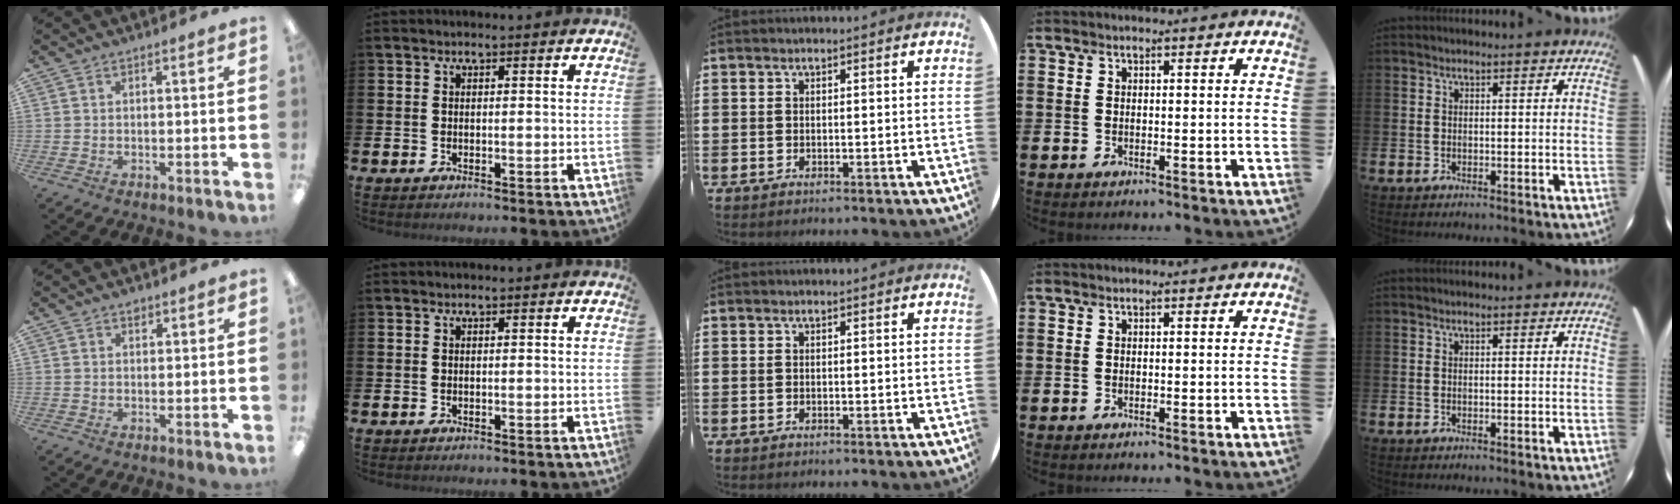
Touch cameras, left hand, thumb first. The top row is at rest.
{"thumb": {"total": 1.4, "force": [1.0, 0.8, 0.5], "torque": [-0.004, -0.003, 0.016]}}